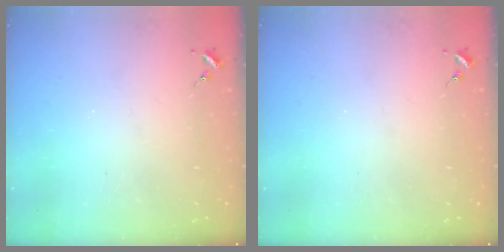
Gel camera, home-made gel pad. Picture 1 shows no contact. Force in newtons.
{"total": 0.0}